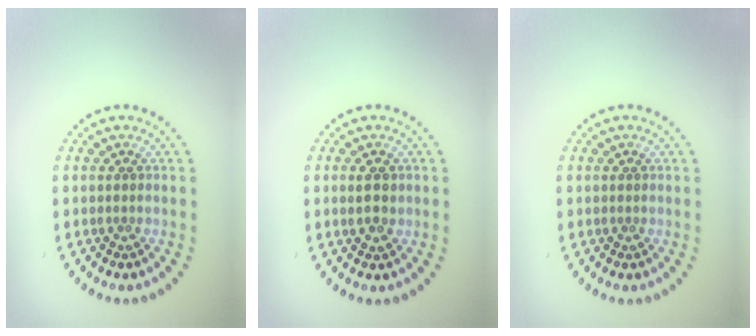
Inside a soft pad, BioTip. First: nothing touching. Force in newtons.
{"total": 2.1, "press": 2.1, "slide": 0.2}
{"total": 0.0}